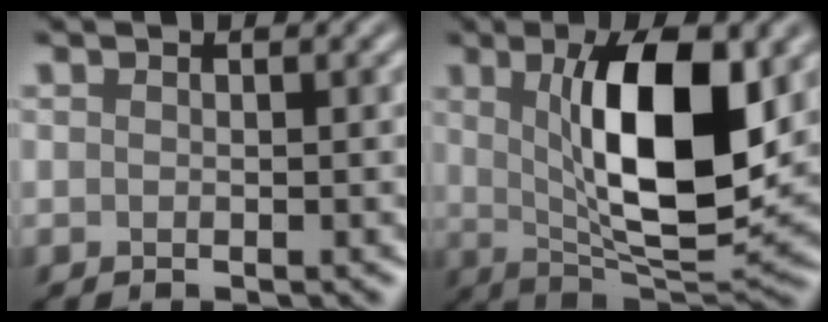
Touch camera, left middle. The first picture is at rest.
{"total": 10.6, "force": [2.4, 3.4, 9.8], "torque": [-0.155, -0.010, 0.047]}